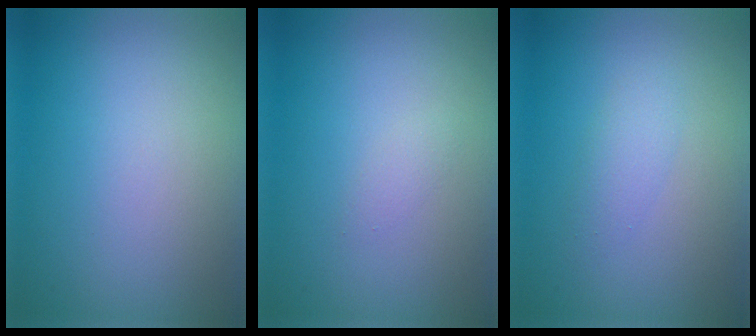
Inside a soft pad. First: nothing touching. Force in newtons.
{"total": 0.7, "press": 0.7, "slide": 0.0}
{"total": 1.5, "press": 1.5, "slide": 0.1}